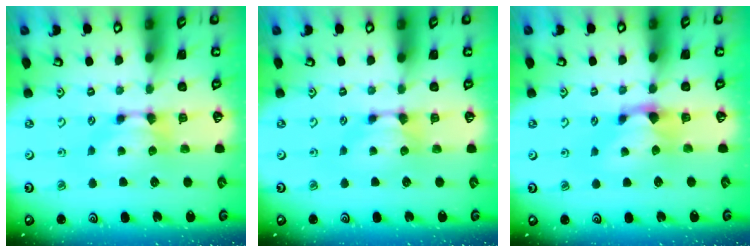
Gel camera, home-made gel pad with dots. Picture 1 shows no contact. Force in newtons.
{"total": 0.0}
{"total": 1.3, "press": 0.4, "slide": 1.2}